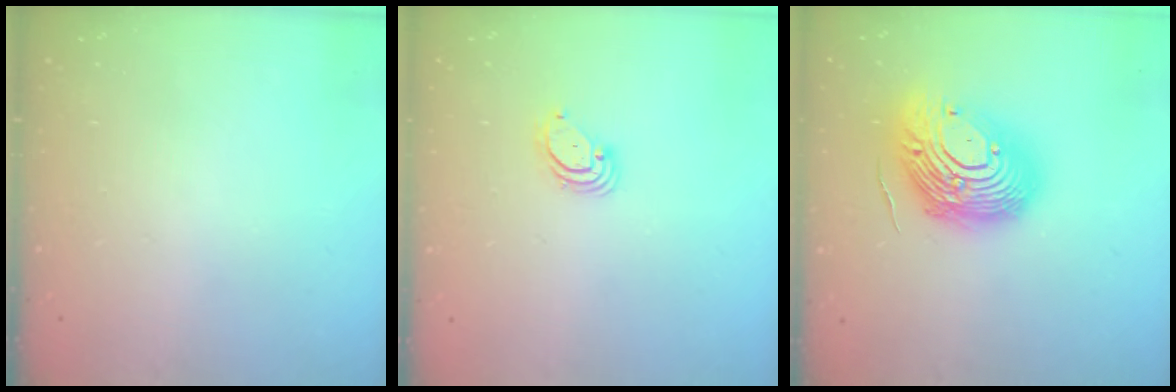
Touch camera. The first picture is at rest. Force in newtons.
{"total": 4.1, "press": 4.0, "slide": 0.3}
{"total": 19.5, "press": 19.3, "slide": 3.1}